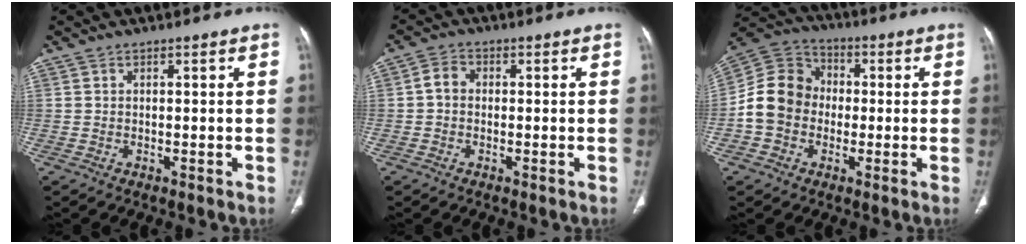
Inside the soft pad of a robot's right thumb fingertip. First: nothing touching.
{"total": 2.9, "force": [-0.1, 2.4, 1.7], "torque": [-0.024, 0.011, -0.011]}
{"total": 11.7, "force": [-1.3, 10.2, 5.7], "torque": [-0.094, 0.038, -0.035]}